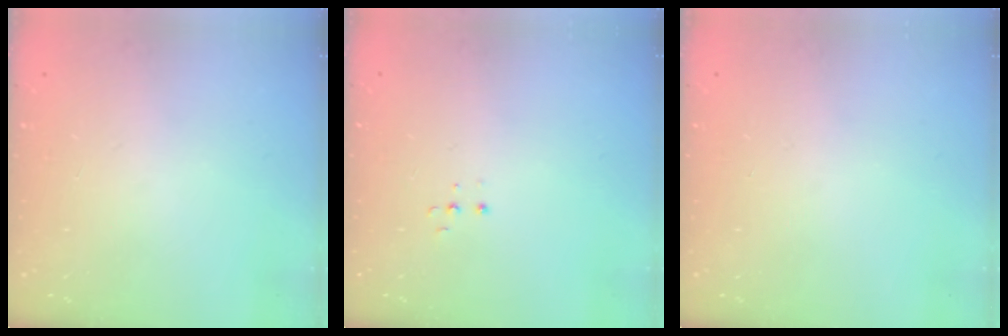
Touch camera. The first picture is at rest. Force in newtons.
{"total": 3.5, "press": 3.4, "slide": 0.8}
{"total": 0.0}